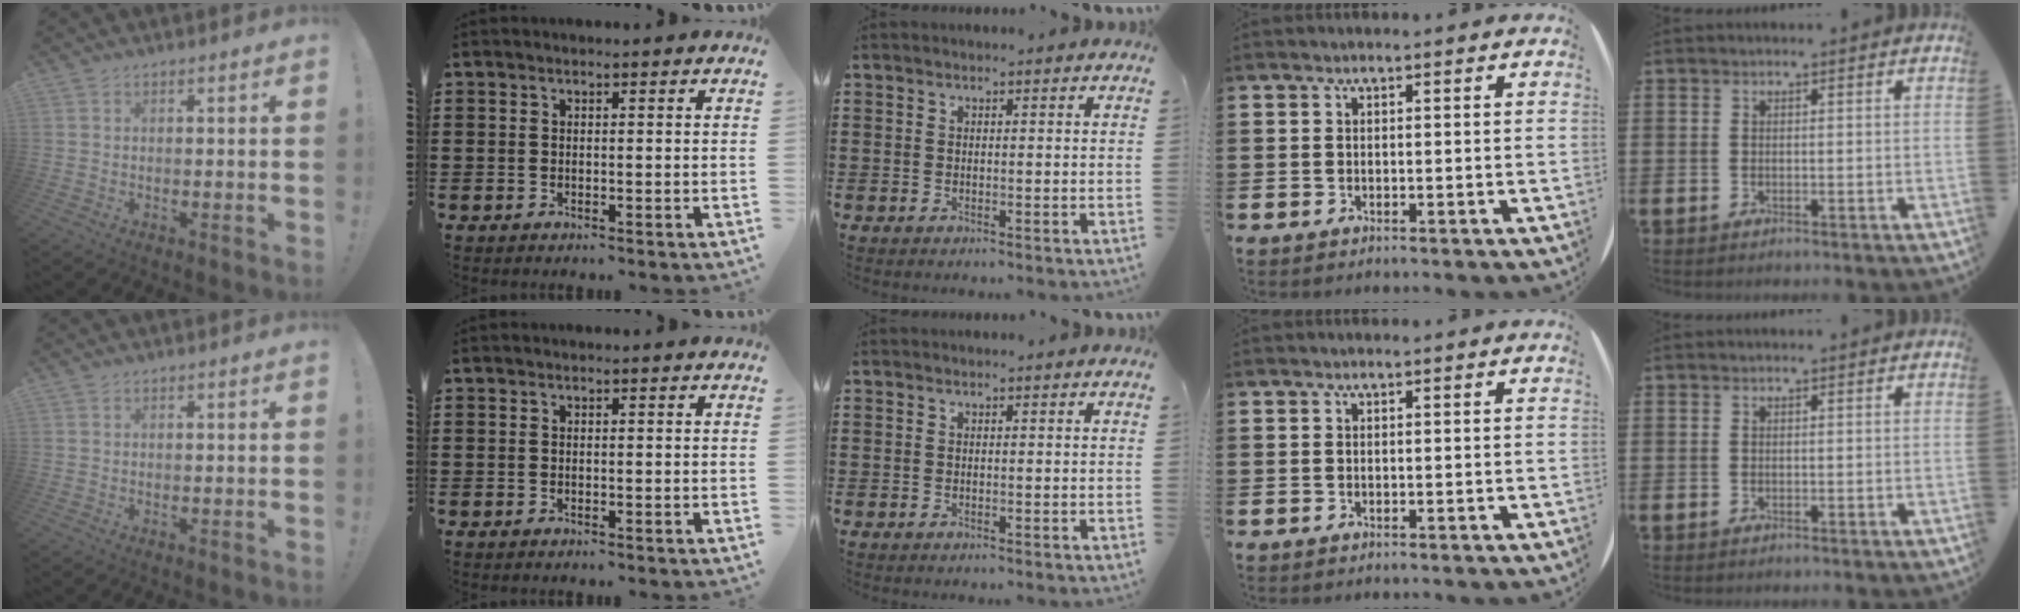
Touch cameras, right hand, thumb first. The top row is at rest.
{}